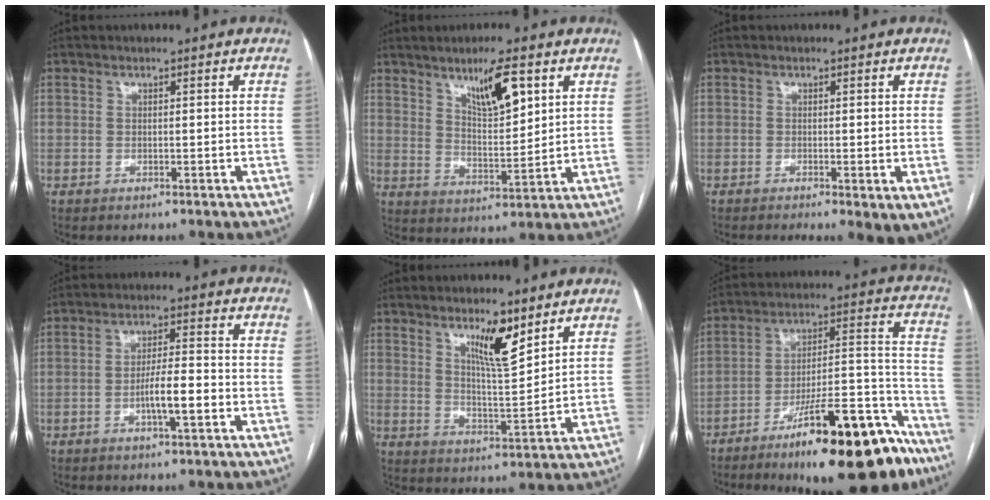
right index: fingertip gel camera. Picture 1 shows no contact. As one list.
[{"total": 8.6, "force": [4.7, 1.7, 7.0], "torque": [-0.124, -0.003, 0.086]}, {"total": 3.7, "force": [-1.4, 0.9, 3.3], "torque": [-0.041, -0.011, -0.019]}, {"total": 5.8, "force": [-2.2, 0.8, 5.4], "torque": [-0.101, 0.006, -0.036]}, {"total": 7.6, "force": [4.9, 1.2, 5.7], "torque": [-0.100, -0.010, 0.086]}, {"total": 24.1, "force": [-17.2, 4.9, 16.2], "torque": [-0.159, 0.045, -0.261]}]